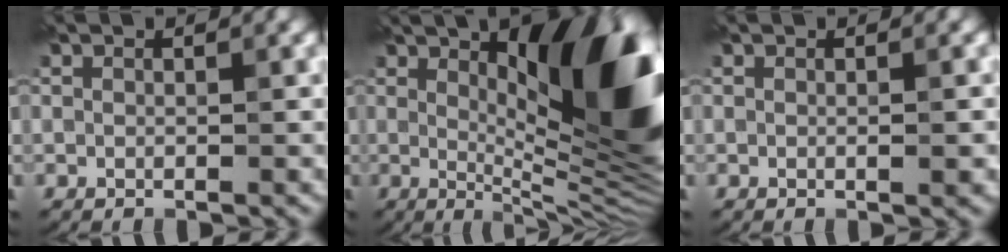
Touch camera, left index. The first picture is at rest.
{"total": 15.4, "force": [4.2, 4.9, 14.0], "torque": [-0.180, 0.003, 0.064]}
{"total": 1.2, "force": [-0.1, 0.2, 1.2], "torque": [-0.014, 0.000, -0.002]}